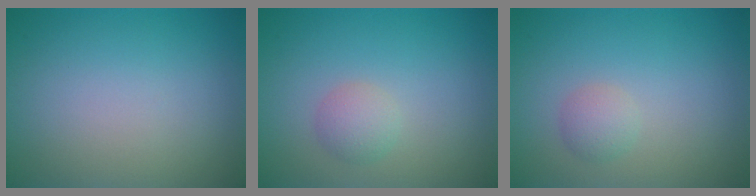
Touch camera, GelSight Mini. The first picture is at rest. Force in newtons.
{"total": 1.7, "press": 1.7, "slide": 0.0}
{"total": 1.4, "press": 1.4, "slide": 0.1}